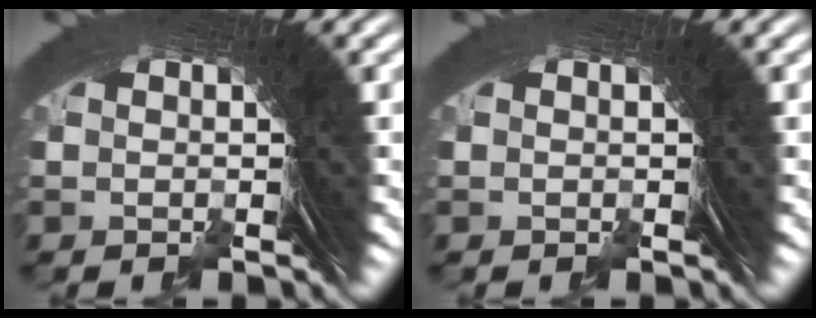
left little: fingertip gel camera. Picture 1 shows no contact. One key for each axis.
{"total": 0.0}